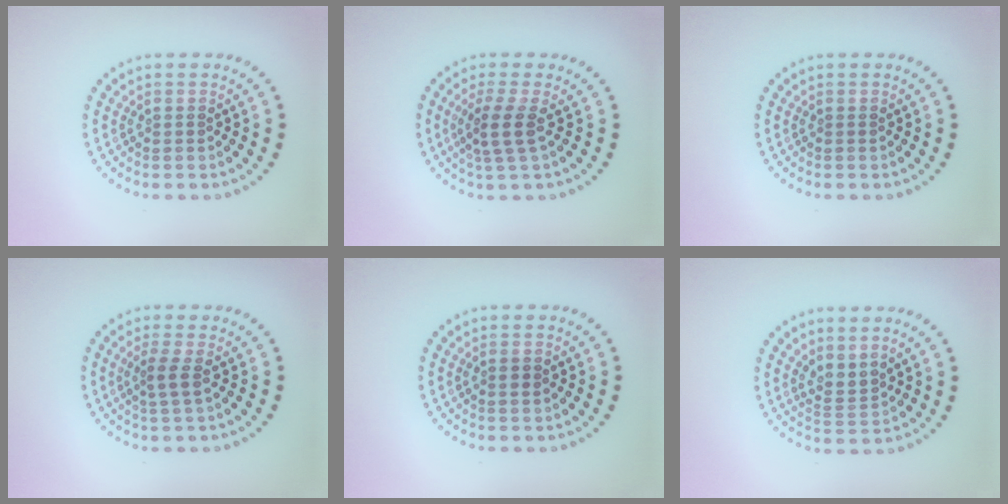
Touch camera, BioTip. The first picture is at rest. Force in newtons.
{"total": 2.7, "press": 2.1, "slide": 1.6}
{"total": 0.0}
{"total": 1.7, "press": 1.3, "slide": 1.1}
{"total": 0.9, "press": 0.8, "slide": 0.3}
{"total": 2.0, "press": 1.5, "slide": 1.3}